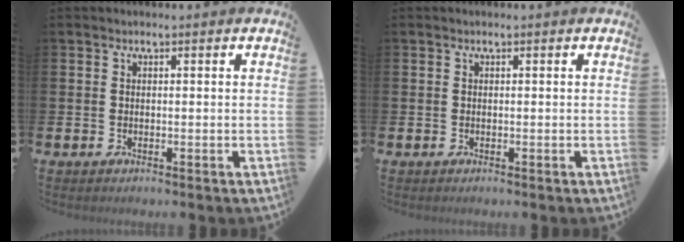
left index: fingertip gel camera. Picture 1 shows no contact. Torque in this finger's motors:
{"motor_torque": [-0.02, 0.02, 0.00, 0.00]}